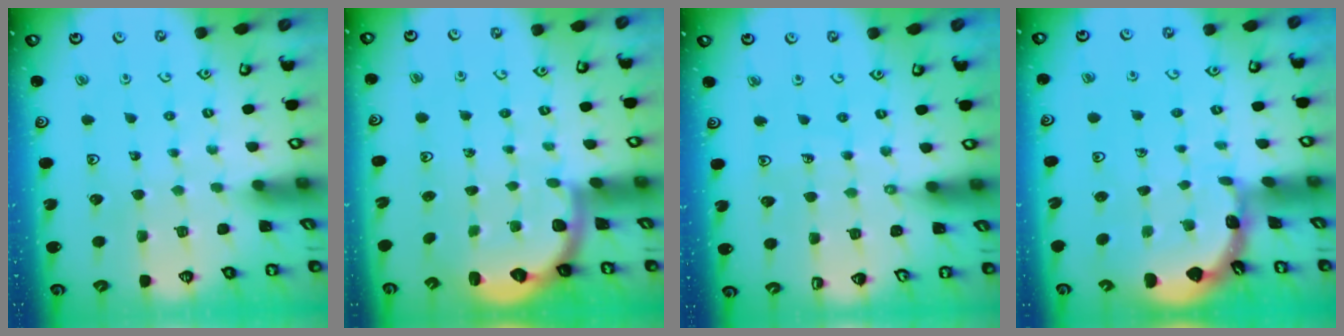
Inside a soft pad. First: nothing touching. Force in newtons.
{"total": 2.6, "press": 2.3, "slide": 1.2}
{"total": 7.3, "press": 7.1, "slide": 1.9}
{"total": 1.7, "press": 1.7, "slide": 0.1}